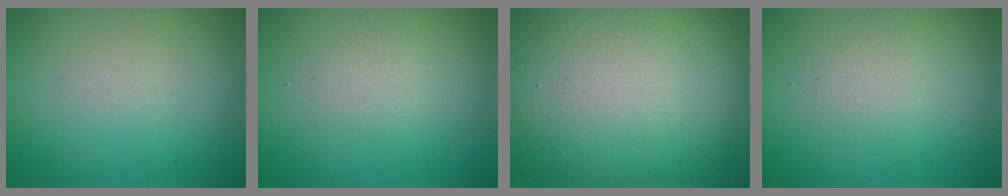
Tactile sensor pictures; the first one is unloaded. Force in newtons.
{"total": 1.4, "press": 1.4, "slide": 0.1}
{"total": 16.3, "press": 16.3, "slide": 1.0}
{"total": 1.8, "press": 1.8, "slide": 0.0}